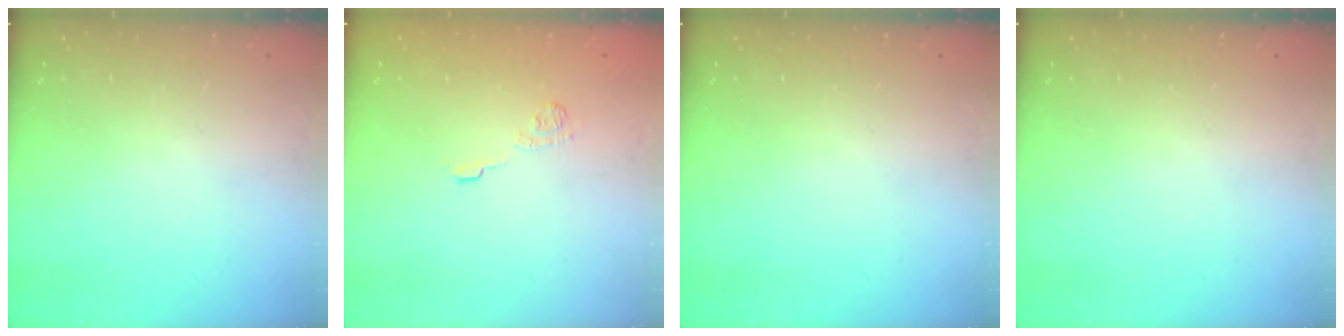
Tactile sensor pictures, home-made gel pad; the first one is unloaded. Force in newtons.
{"total": 8.7, "press": 8.6, "slide": 1.3}
{"total": 0.0}
{"total": 0.0}